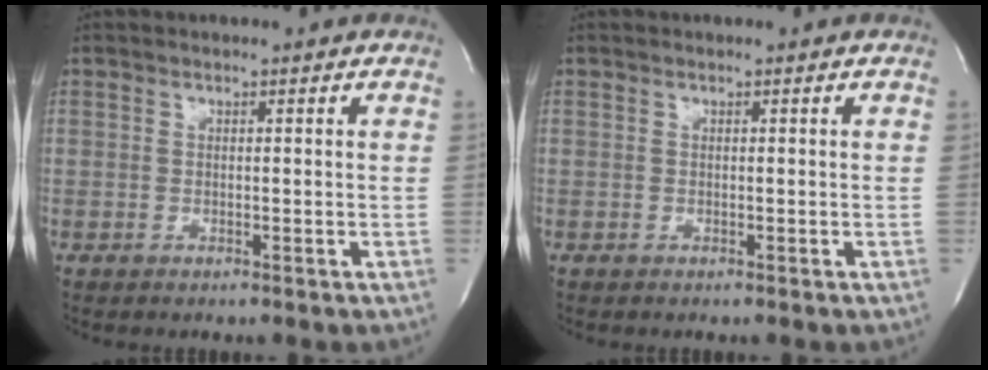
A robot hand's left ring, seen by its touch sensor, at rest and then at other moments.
{"total": 0.0}